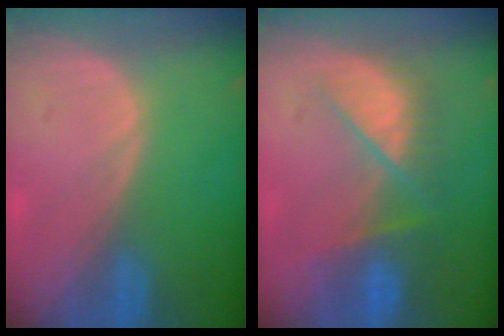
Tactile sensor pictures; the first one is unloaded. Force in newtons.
{"total": 7.4, "press": 7.2, "slide": 1.9}